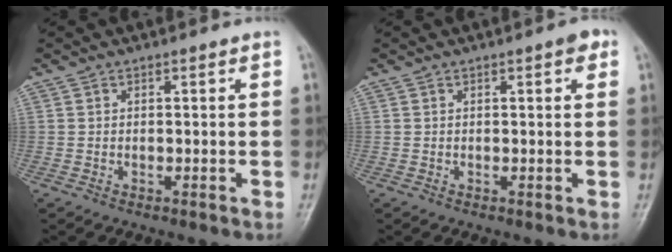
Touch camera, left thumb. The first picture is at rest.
{"total": 2.1, "force": [0.9, 0.8, 1.7], "torque": [-0.014, 0.002, 0.010]}